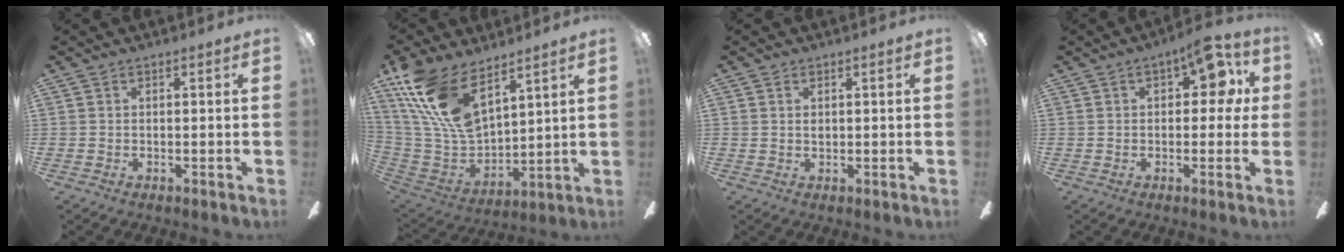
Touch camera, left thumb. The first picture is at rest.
{"total": 19.9, "force": [12.0, 9.2, 12.9], "torque": [-0.285, -0.062, 0.219]}
{"total": 1.2, "force": [0.4, 0.7, 0.8], "torque": [-0.019, 0.003, 0.007]}
{"total": 10.7, "force": [3.9, 5.3, 8.5], "torque": [-0.104, -0.007, 0.062]}